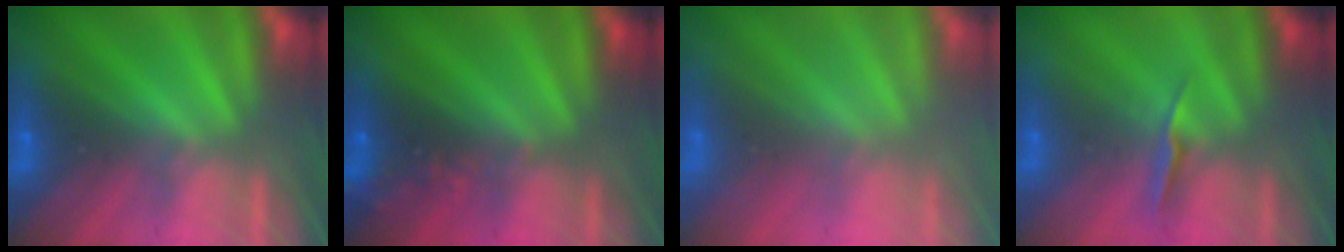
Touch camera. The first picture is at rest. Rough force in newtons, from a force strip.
{"total": 2.4}
{"total": 3.0}
{"total": 1.3}